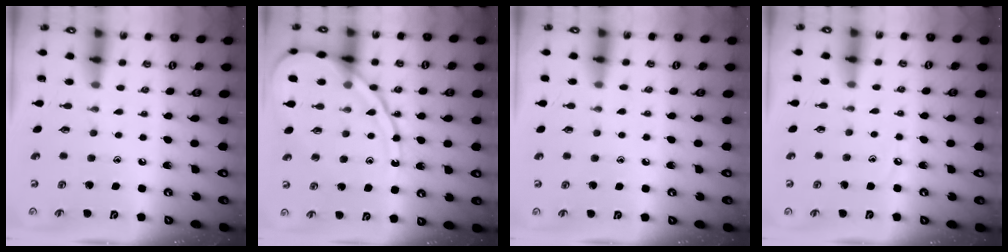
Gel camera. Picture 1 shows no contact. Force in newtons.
{"total": 15.8, "press": 15.7, "slide": 1.5}
{"total": 5.6, "press": 5.6, "slide": 0.9}
{"total": 3.8, "press": 3.8, "slide": 0.5}